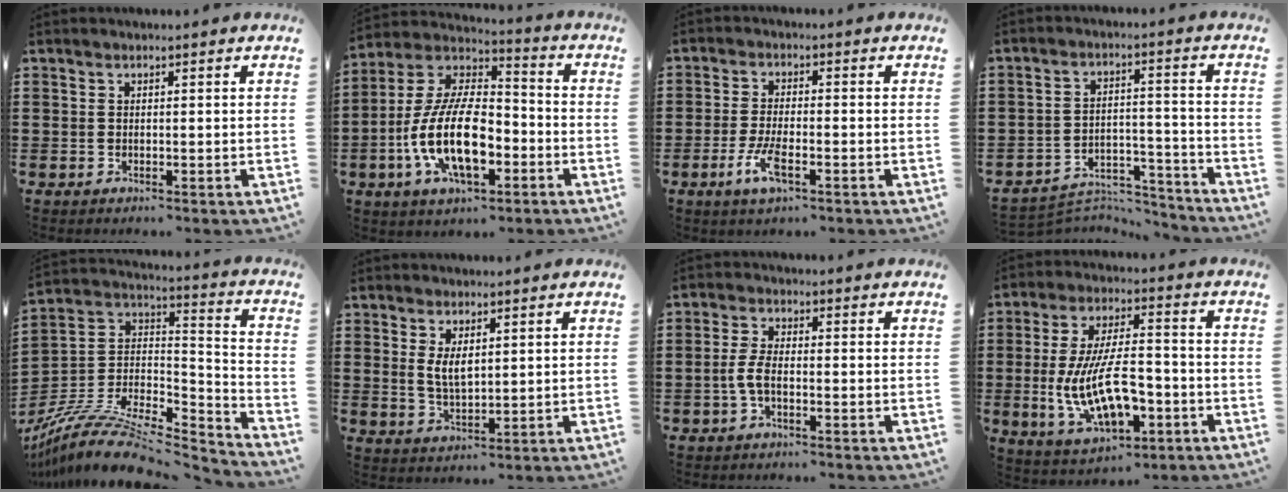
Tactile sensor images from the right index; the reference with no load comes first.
{"total": 14.5, "force": [-4.8, 6.7, 11.9], "torque": [-0.275, -0.002, -0.096]}
{"total": 5.2, "force": [-2.4, 1.6, 4.3], "torque": [-0.103, -0.009, -0.051]}
{"total": 5.7, "force": [-5.5, 1.1, 1.3], "torque": [-0.021, 0.010, -0.106]}
{"total": 11.2, "force": [-8.9, 3.6, 5.8], "torque": [-0.119, 0.012, -0.172]}
{"total": 3.7, "force": [1.0, 1.6, 3.1], "torque": [-0.065, 0.003, 0.017]}
{"total": 3.5, "force": [-1.2, 1.2, 3.0], "torque": [-0.081, -0.005, -0.031]}
{"total": 12.9, "force": [-3.2, 5.8, 11.0], "torque": [-0.216, 0.001, -0.058]}